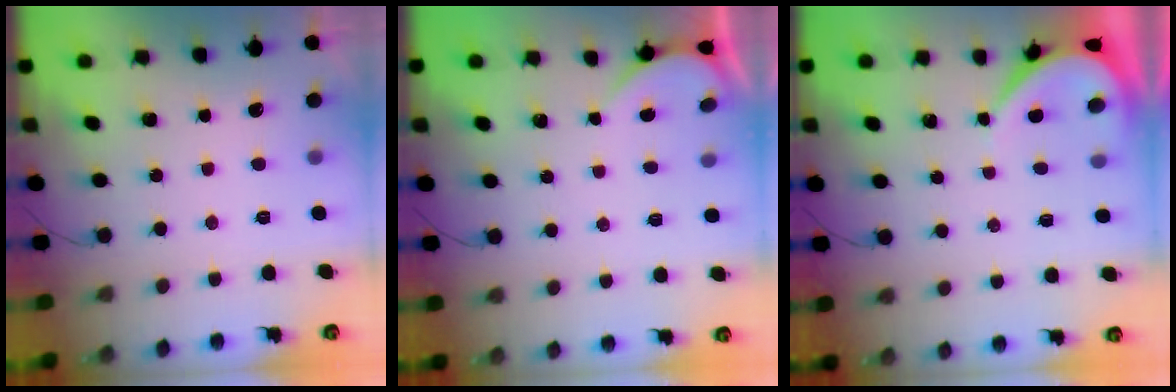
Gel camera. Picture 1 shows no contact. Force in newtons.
{"total": 0.7, "press": 0.7, "slide": 0.1}
{"total": 3.5, "press": 3.5, "slide": 0.5}